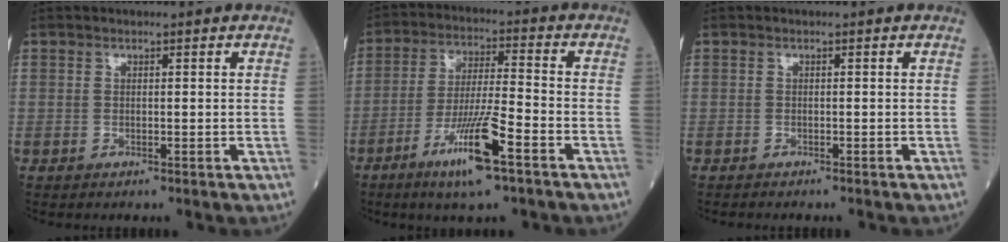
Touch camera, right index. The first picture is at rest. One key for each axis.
{"total": 11.0, "fx": -5.8, "fy": 0.4, "fz": 9.4, "tx": -0.177, "ty": -0.017, "tz": -0.106}
{"total": 1.8, "fx": -1.7, "fy": 0.1, "fz": 0.8, "tx": -0.011, "ty": -0.002, "tz": -0.021}